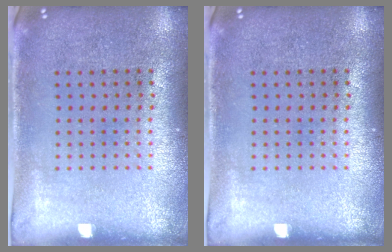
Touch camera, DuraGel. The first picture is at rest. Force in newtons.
{"total": 0.0}